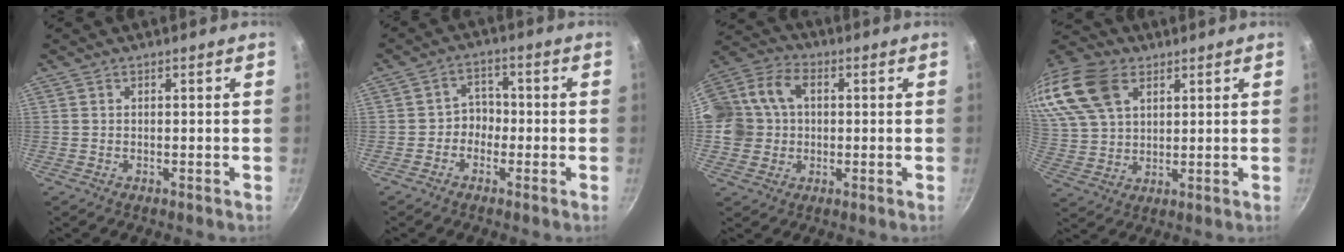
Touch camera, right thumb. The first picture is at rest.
{"total": 4.1, "force": [-1.3, 3.5, 1.7], "torque": [0.009, 0.021, -0.029]}
{"total": 13.9, "force": [1.2, 11.4, 7.9], "torque": [-0.141, 0.030, 0.010]}
{"total": 19.6, "force": [8.8, 12.8, 11.9], "torque": [-0.262, 0.014, 0.171]}